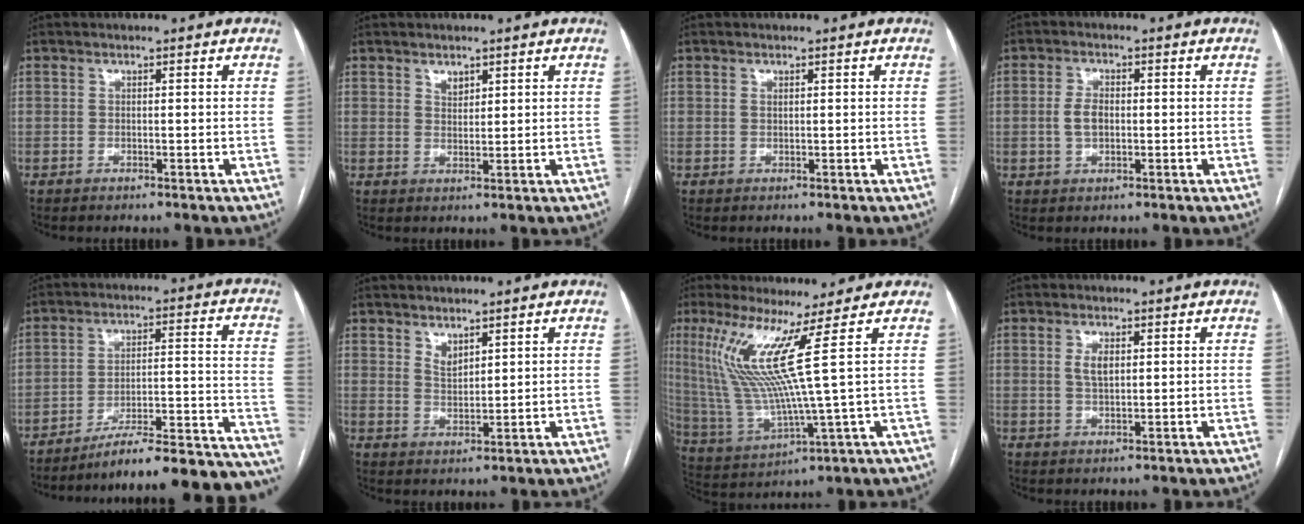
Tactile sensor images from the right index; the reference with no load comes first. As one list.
[{"total": 1.9, "force": [1.3, 1.1, 0.8], "torque": [-0.015, -0.001, 0.026]}, {"total": 0.7, "force": [0.3, 0.4, 0.5], "torque": [-0.010, -0.002, 0.006]}, {"total": 3.5, "force": [-0.1, 2.1, 2.9], "torque": [-0.061, 0.005, -0.002]}, {"total": 24.6, "force": [-22.8, 1.1, 9.3], "torque": [-0.043, 0.021, -0.310]}, {"total": 2.6, "force": [1.9, 1.2, 1.3], "torque": [-0.024, -0.006, 0.044]}, {"total": 11.6, "force": [4.6, -2.2, 10.4], "torque": [-0.226, -0.012, 0.100]}, {"total": 3.2, "force": [0.8, 1.5, 2.7], "torque": [-0.055, 0.002, 0.016]}]